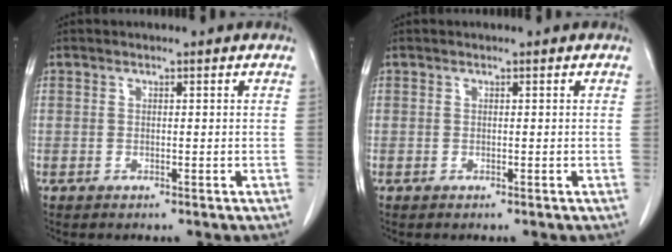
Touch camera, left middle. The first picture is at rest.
{"total": 0.0}